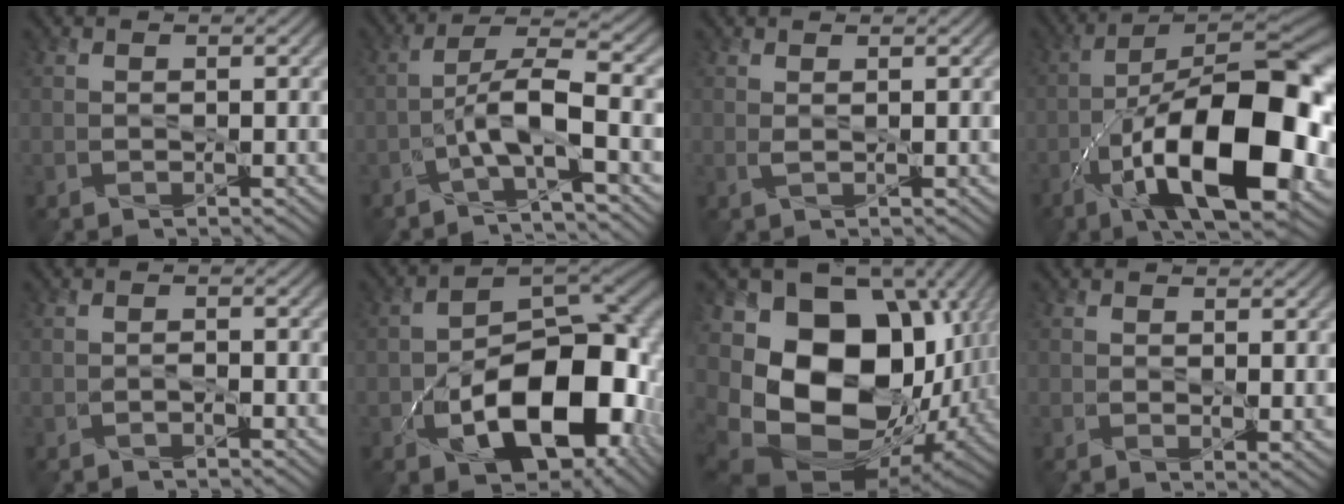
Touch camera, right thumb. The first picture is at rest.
{"total": 5.6, "force": [-2.8, 0.3, 4.8], "torque": [-0.085, 0.022, -0.058]}
{"total": 0.8, "force": [0.5, 0.0, 0.6], "torque": [-0.015, 0.005, 0.011]}
{"total": 18.7, "force": [-7.1, 7.1, 15.8], "torque": [-0.239, 0.005, -0.125]}
{"total": 1.0, "force": [-0.8, 0.2, 0.7], "torque": [0.001, 0.001, -0.011]}
{"total": 14.6, "force": [-5.4, 8.1, 10.8], "torque": [-0.145, -0.026, -0.088]}
{"total": 19.2, "force": [-0.9, 14.7, 12.3], "torque": [-0.259, -0.047, 0.037]}
{"total": 2.8, "force": [0.8, 1.6, 2.2], "torque": [-0.045, -0.006, 0.014]}